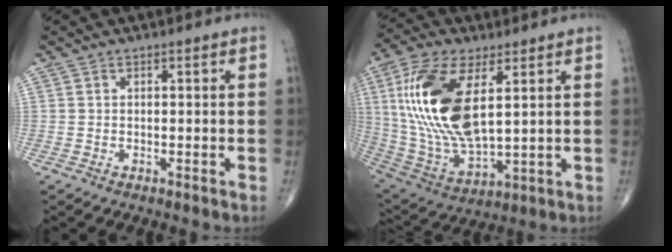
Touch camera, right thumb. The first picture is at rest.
{"total": 21.3, "force": [5.1, 9.8, 18.2], "torque": [-0.377, -0.024, 0.103]}